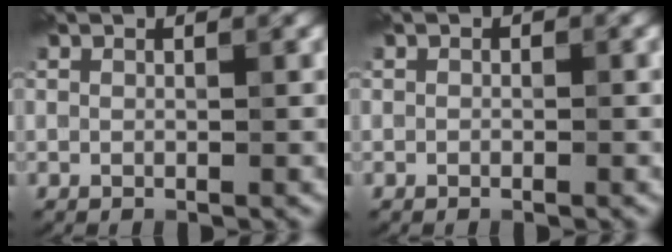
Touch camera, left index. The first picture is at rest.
{"total": 0.7, "force": [-0.6, 0.0, -0.4], "torque": [0.005, -0.004, -0.004]}